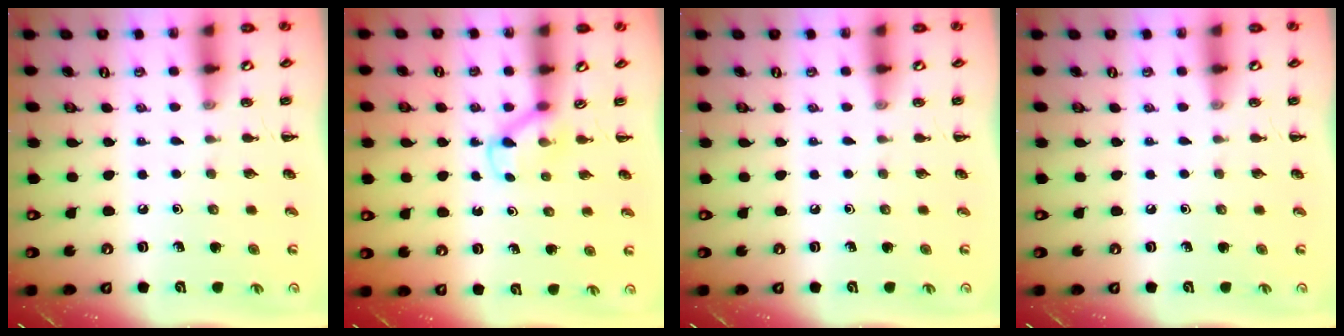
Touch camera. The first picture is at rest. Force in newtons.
{"total": 3.6, "press": 3.4, "slide": 1.2}
{"total": 0.0}
{"total": 0.0}